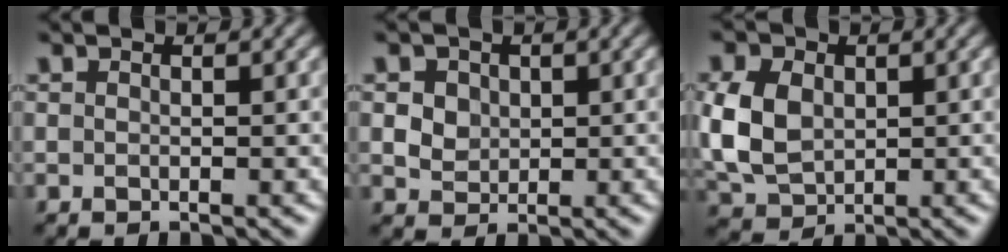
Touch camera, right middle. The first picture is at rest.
{"total": 2.9, "force": [1.2, 2.3, 1.2], "torque": [-0.041, 0.012, 0.022]}
{"total": 5.5, "force": [0.6, 4.1, 3.5], "torque": [-0.093, 0.006, 0.013]}